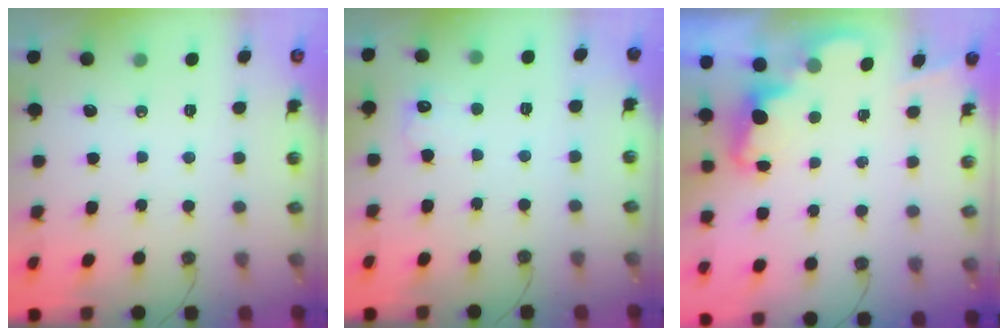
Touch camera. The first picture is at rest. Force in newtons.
{"total": 5.7, "press": 5.6, "slide": 1.0}
{"total": 2.5, "press": 2.4, "slide": 0.5}